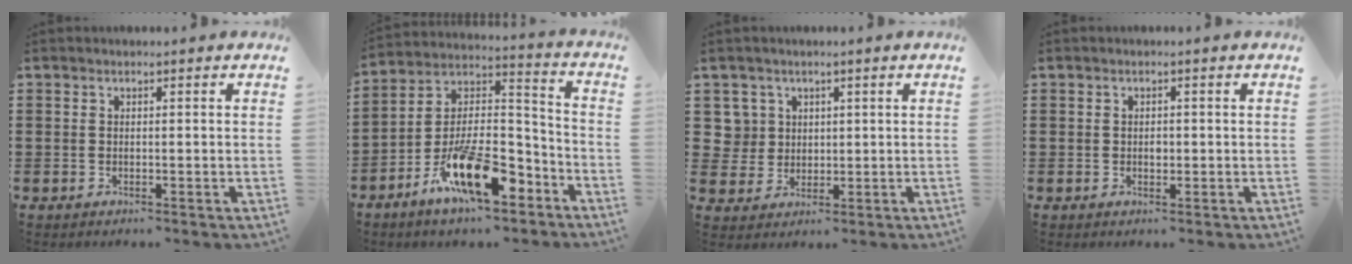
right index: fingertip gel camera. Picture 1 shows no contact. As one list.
[{"total": 15.2, "force": [-9.2, 5.9, 10.5], "torque": [-0.179, 0.030, -0.163]}, {"total": 4.3, "force": [1.4, 4.0, 0.3], "torque": [-0.028, 0.014, 0.026]}, {"total": 1.0, "force": [-0.1, 0.6, 0.8], "torque": [-0.016, 0.001, -0.001]}]